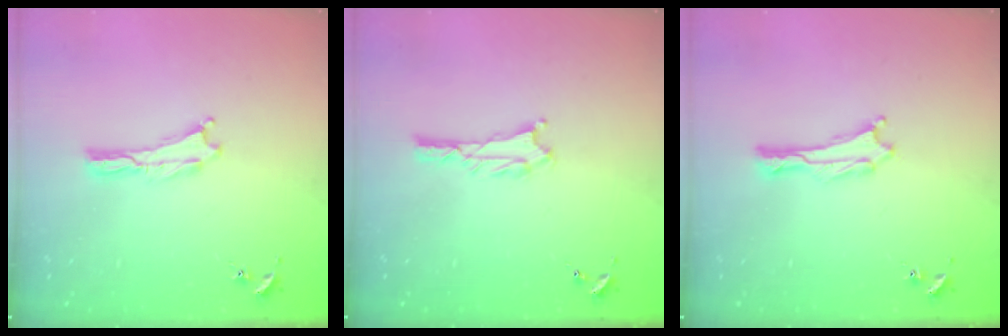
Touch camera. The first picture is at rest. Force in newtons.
{"total": 0.7, "press": 0.7, "slide": 0.1}
{"total": 0.6, "press": 0.5, "slide": 0.1}